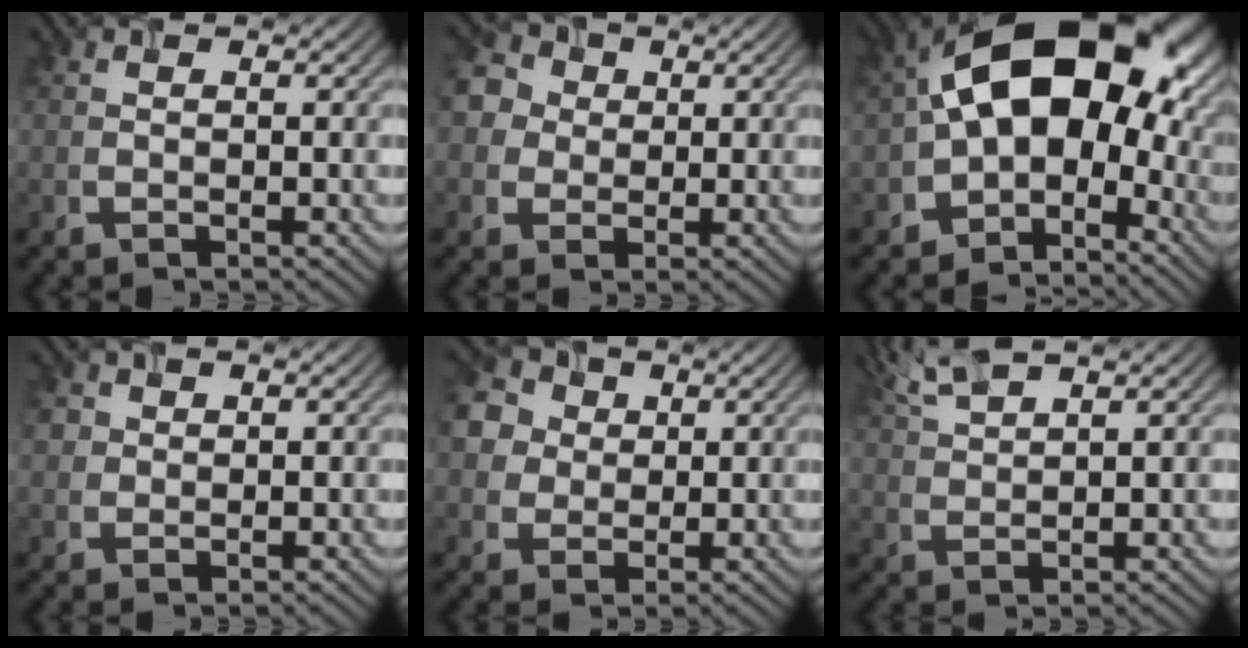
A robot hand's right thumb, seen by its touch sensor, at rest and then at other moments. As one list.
[{"total": 8.2, "force": [2.0, 6.8, 4.0], "torque": [-0.124, 0.045, 0.027]}, {"total": 16.5, "force": [-0.7, 10.7, 12.5], "torque": [-0.186, 0.005, -0.011]}, {"total": 2.6, "force": [0.8, 2.3, 0.9], "torque": [-0.032, 0.011, 0.026]}, {"total": 10.0, "force": [3.3, 8.1, 4.9], "torque": [-0.158, 0.047, 0.061]}, {"total": 4.8, "force": [3.5, 1.0, 3.1], "torque": [-0.080, 0.021, 0.087]}]